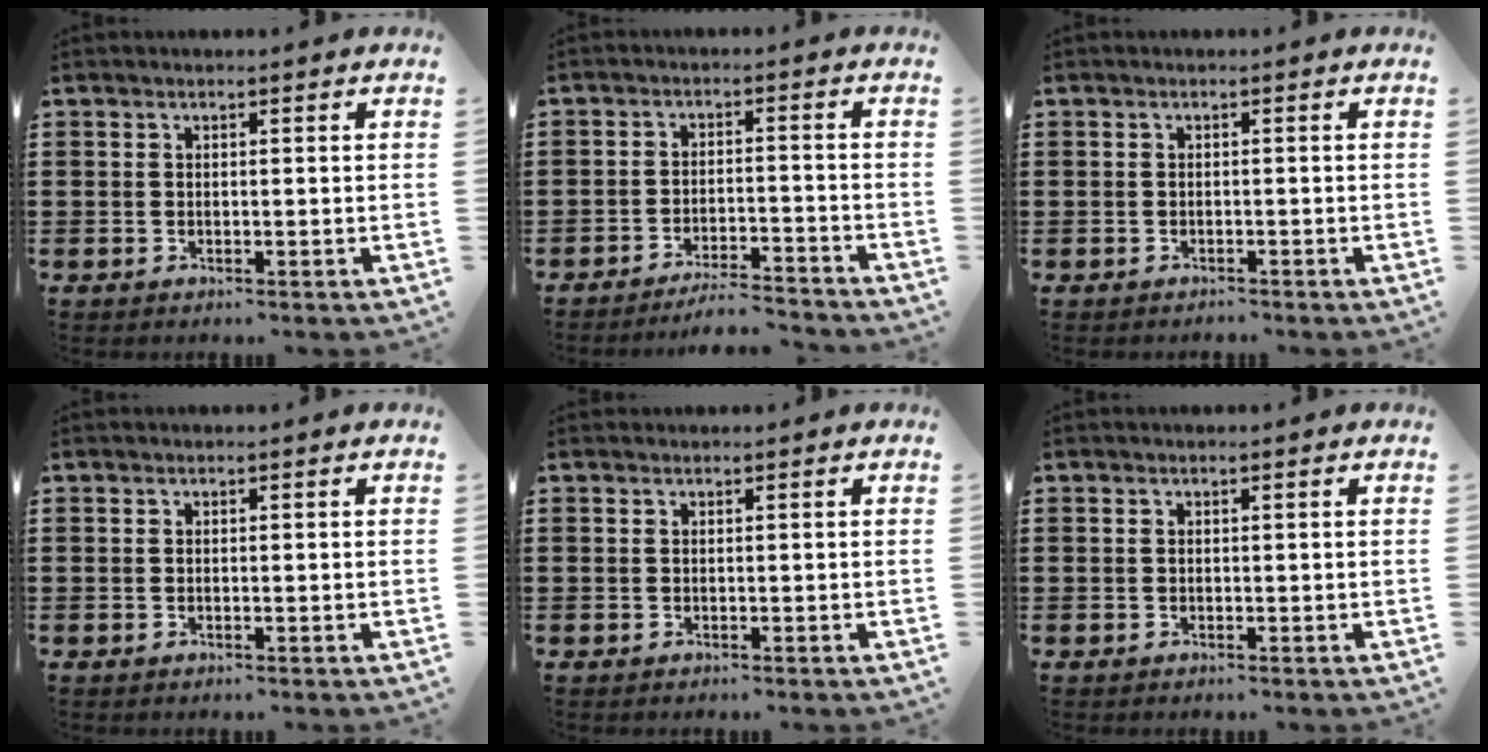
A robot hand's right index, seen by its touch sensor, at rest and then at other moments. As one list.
[{"total": 4.5, "force": [-4.3, 0.1, 1.0], "torque": [-0.020, -0.001, -0.086]}, {"total": 0.8, "force": [-0.7, 0.3, -0.1], "torque": [0.000, 0.003, -0.016]}, {"total": 0.0}, {"total": 0.0}, {"total": 0.0}]